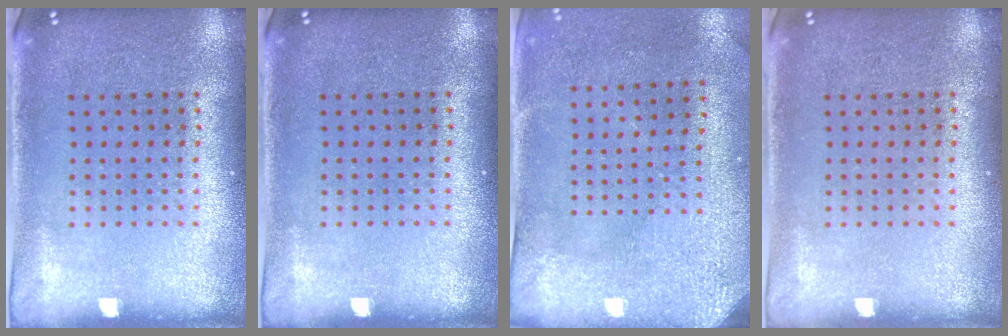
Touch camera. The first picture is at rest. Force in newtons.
{"total": 0.0}
{"total": 3.0, "press": 2.3, "slide": 1.9}
{"total": 0.0}